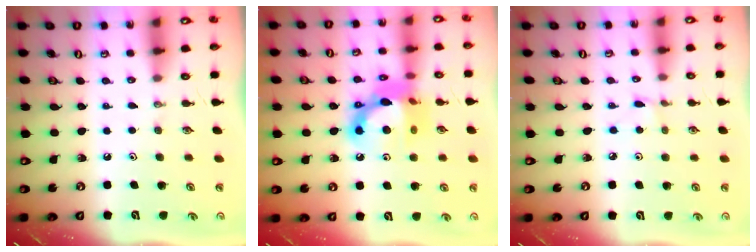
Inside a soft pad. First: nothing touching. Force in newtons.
{"total": 15.2, "press": 15.1, "slide": 1.7}
{"total": 0.8, "press": 0.8, "slide": 0.1}